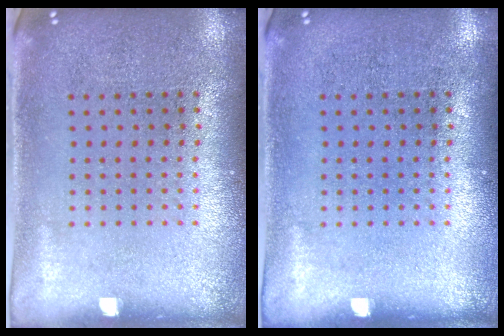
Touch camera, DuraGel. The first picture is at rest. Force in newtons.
{"total": 0.0}